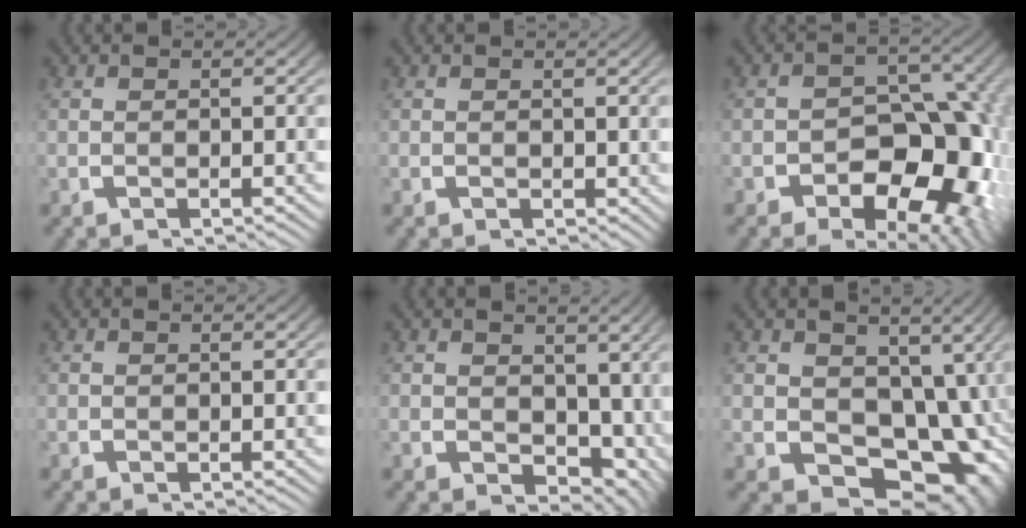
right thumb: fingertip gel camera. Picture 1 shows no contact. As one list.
[{"total": 0.6, "force": [0.2, 0.6, 0.1], "torque": [0.005, -0.003, 0.008]}, {"total": 13.8, "force": [-2.9, 9.6, 9.4], "torque": [-0.139, -0.059, -0.027]}, {"total": 0.0}, {"total": 6.0, "force": [0.9, 4.7, 3.6], "torque": [-0.052, -0.027, 0.025]}, {"total": 12.4, "force": [-1.9, 9.4, 8.0], "torque": [-0.142, -0.073, -0.001]}]